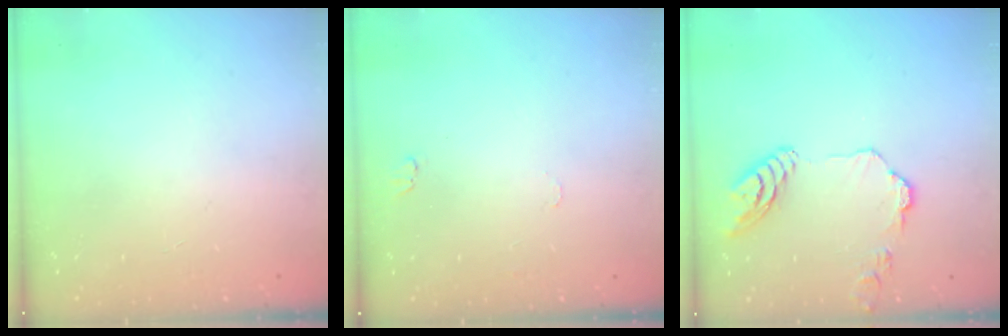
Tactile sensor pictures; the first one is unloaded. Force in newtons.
{"total": 5.2, "press": 5.2, "slide": 0.5}
{"total": 11.4, "press": 11.4, "slide": 0.9}